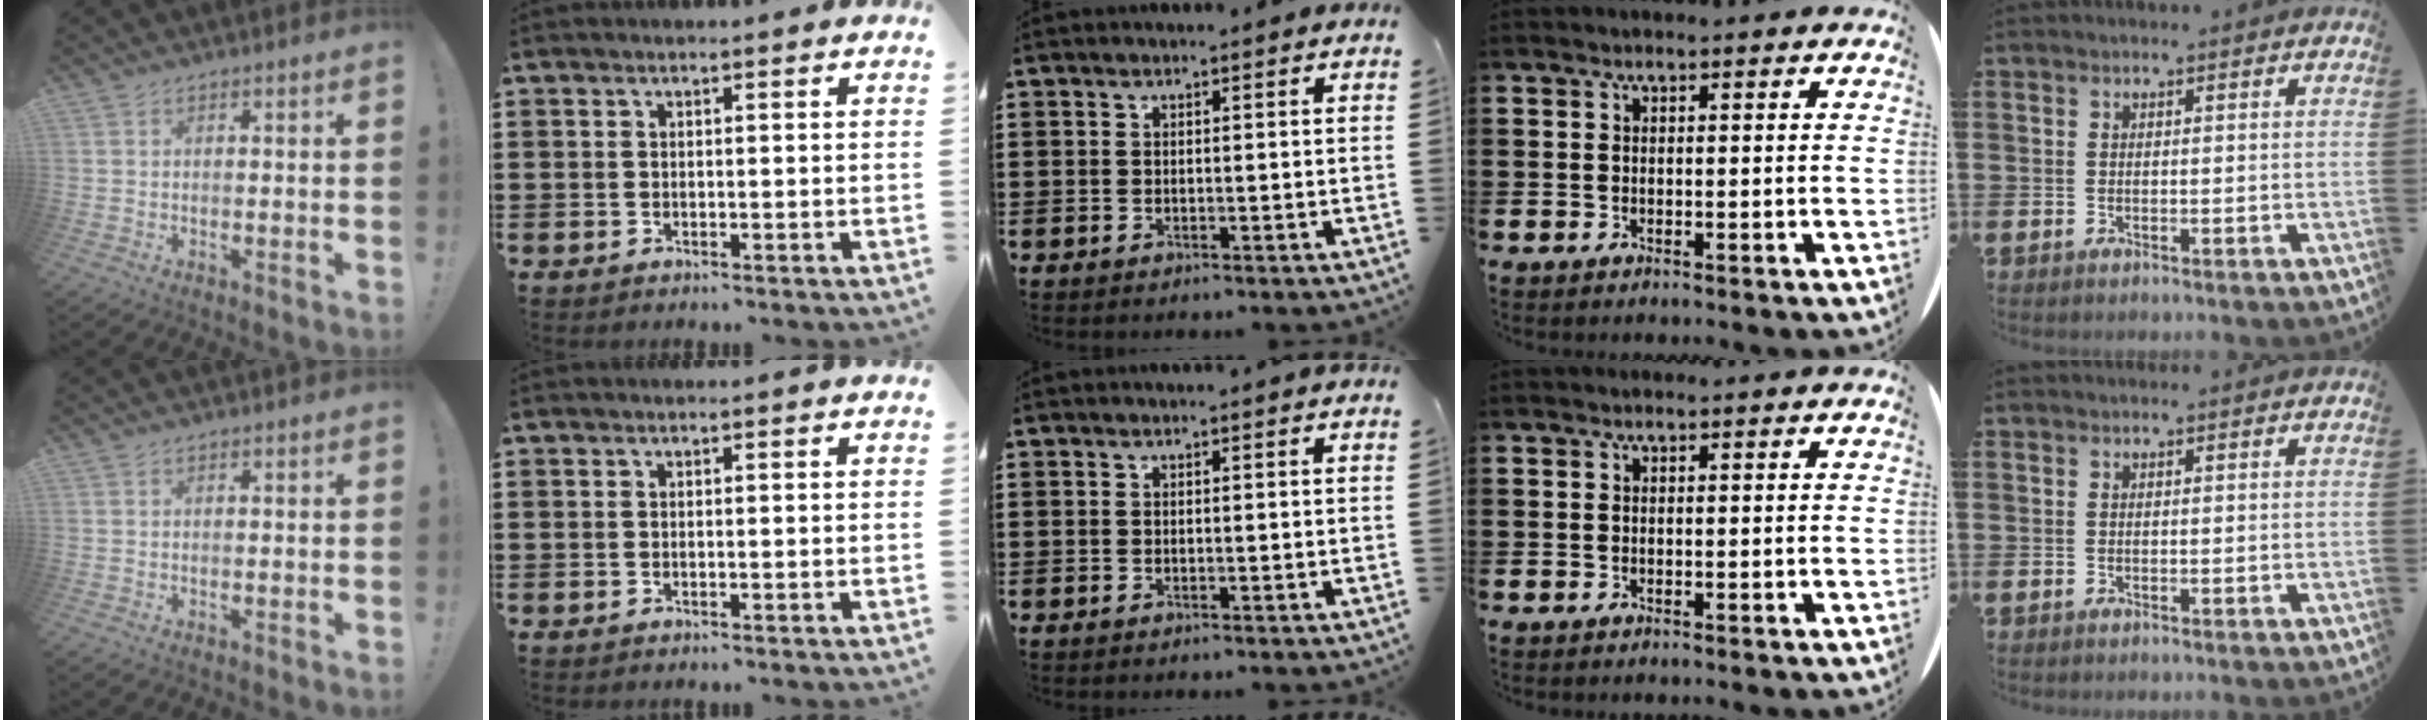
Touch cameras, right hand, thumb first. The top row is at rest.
{}